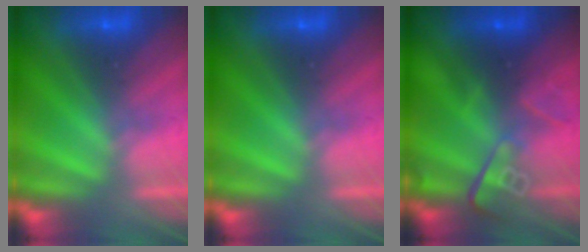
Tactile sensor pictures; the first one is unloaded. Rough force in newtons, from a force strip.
{"total": 0.0}
{"total": 2.8}